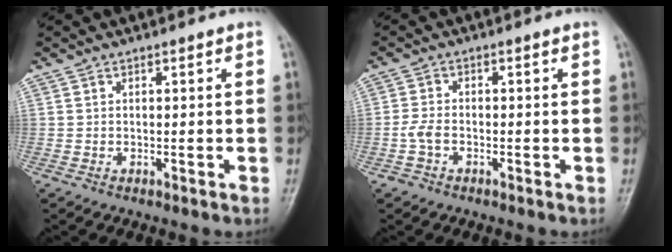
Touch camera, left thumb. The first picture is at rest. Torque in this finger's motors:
{"motor_torque": [-0.01, 0.06, 0.44, 0.03, 0.01]}